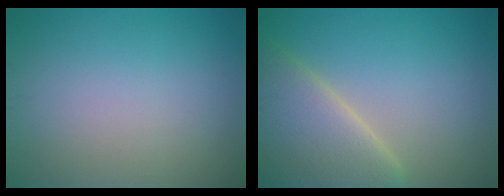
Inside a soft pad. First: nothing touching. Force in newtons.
{"total": 7.7, "press": 7.7, "slide": 0.7}